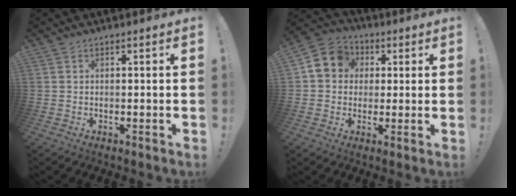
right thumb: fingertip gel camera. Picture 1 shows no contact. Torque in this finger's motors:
{"motor_torque": [0.80, 0.97, 0.34, -0.34, 0.00]}